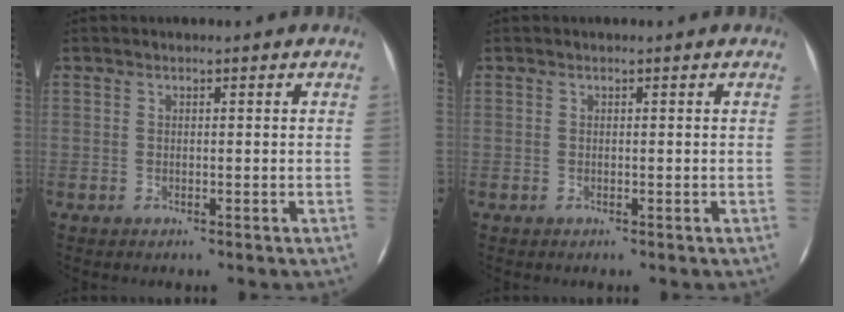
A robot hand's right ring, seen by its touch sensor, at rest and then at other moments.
{"total": 0.0}